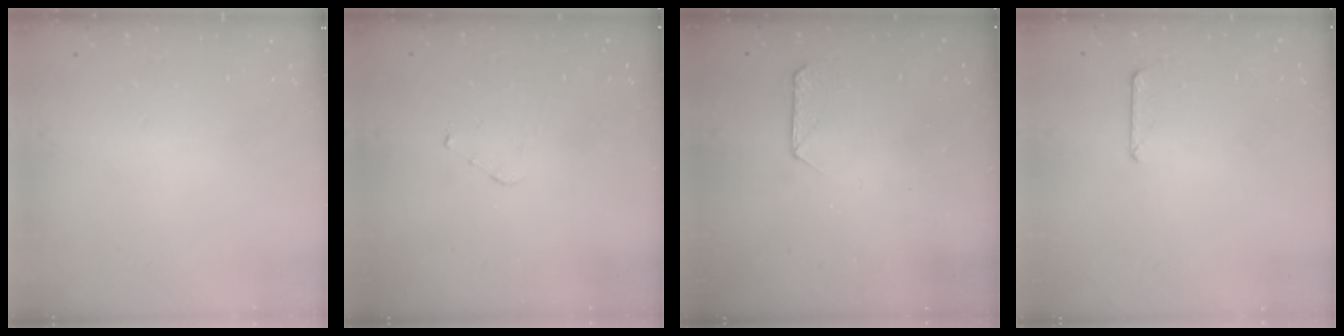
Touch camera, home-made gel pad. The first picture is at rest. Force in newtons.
{"total": 3.4, "press": 3.4, "slide": 0.3}
{"total": 7.4, "press": 7.4, "slide": 0.6}
{"total": 5.4, "press": 5.3, "slide": 0.5}